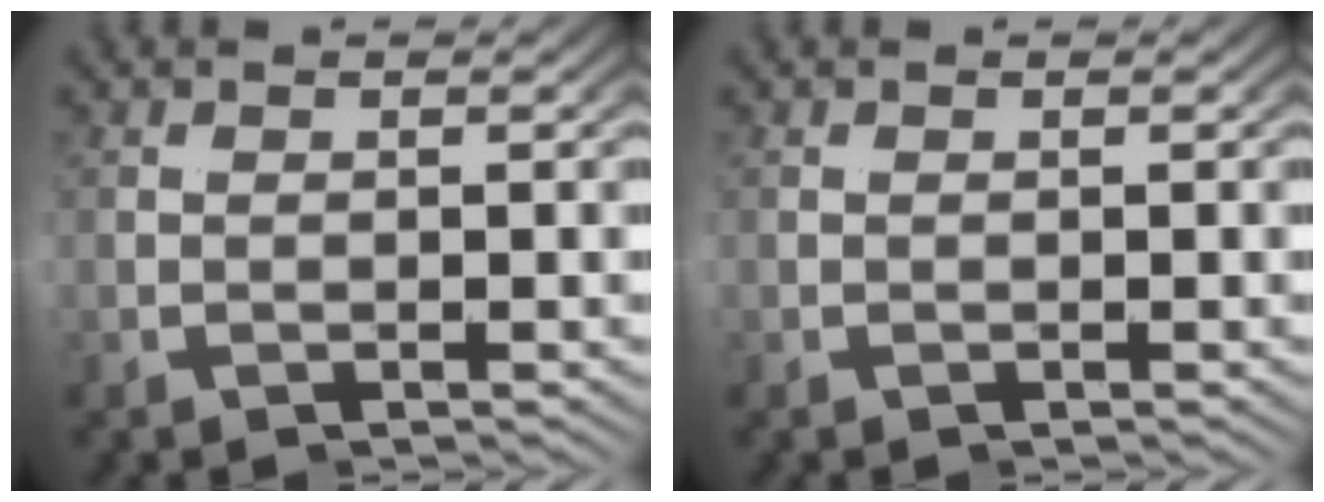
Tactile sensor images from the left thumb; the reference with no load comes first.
{"total": 0.0}